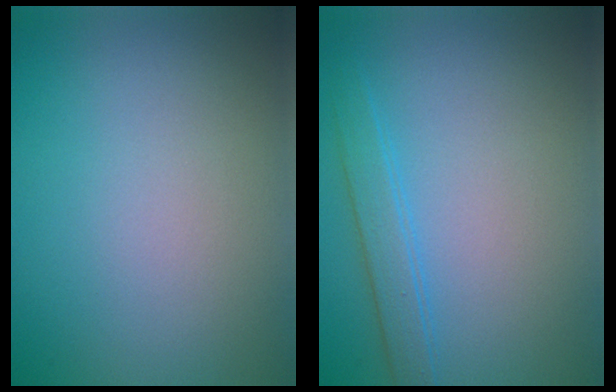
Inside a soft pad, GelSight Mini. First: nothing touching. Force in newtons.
{"total": 2.3, "press": 2.3, "slide": 0.1}